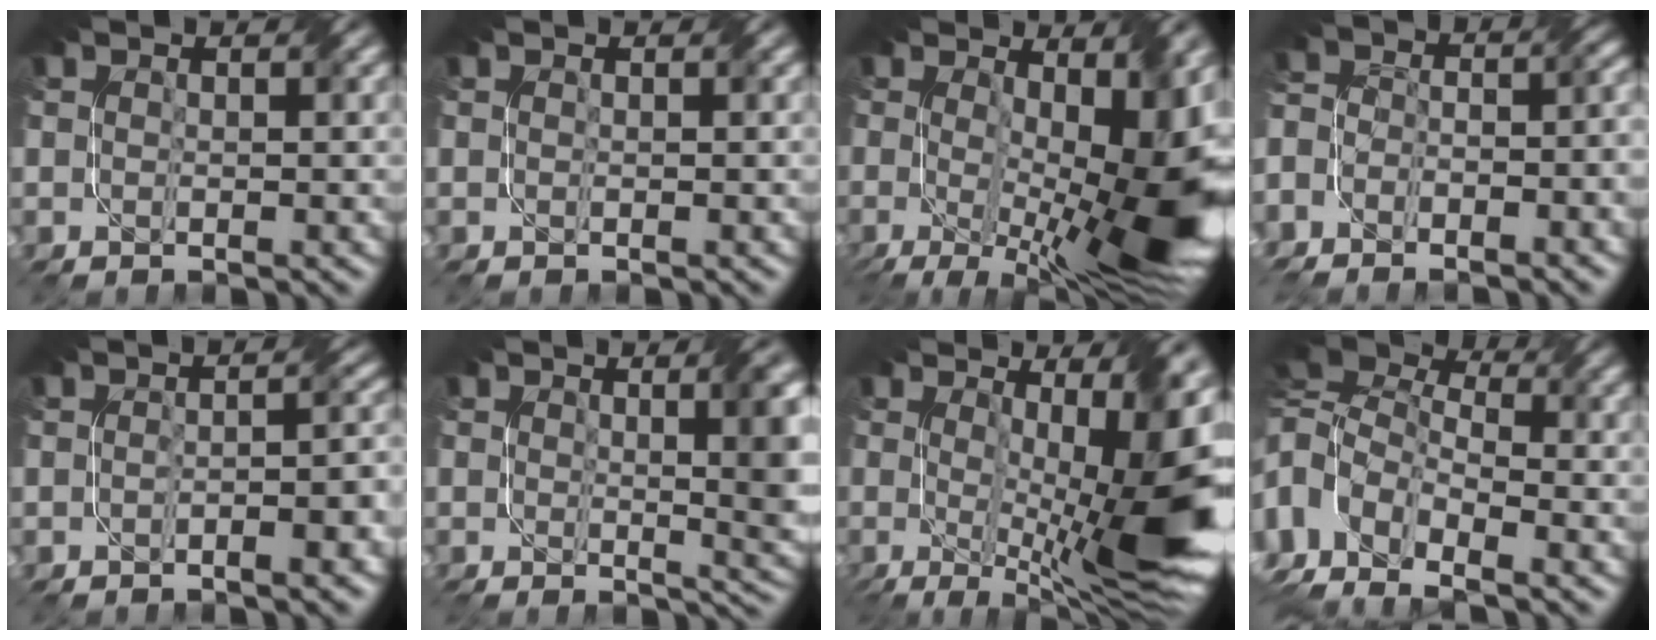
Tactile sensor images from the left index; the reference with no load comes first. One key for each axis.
{"total": 0.0}
{"total": 13.7, "fx": -1.0, "fy": 5.1, "fz": 12.7, "tx": -0.174, "ty": -0.023, "tz": -0.001}
{"total": 8.8, "fx": -5.4, "fy": 5.0, "fz": 4.9, "tx": -0.056, "ty": -0.011, "tz": -0.088}
{"total": 3.0, "fx": -1.3, "fy": 0.7, "fz": 2.7, "tx": -0.036, "ty": 0.006, "tz": -0.018}
{"total": 7.7, "fx": 1.2, "fy": 2.6, "fz": 7.2, "tx": -0.056, "ty": 0.001, "tz": 0.015}
{"total": 13.0, "fx": 0.3, "fy": 3.5, "fz": 12.6, "tx": -0.162, "ty": -0.011, "tz": 0.012}
{"total": 9.7, "fx": -1.8, "fy": 6.1, "fz": 7.3, "tx": -0.160, "ty": -0.001, "tz": -0.042}